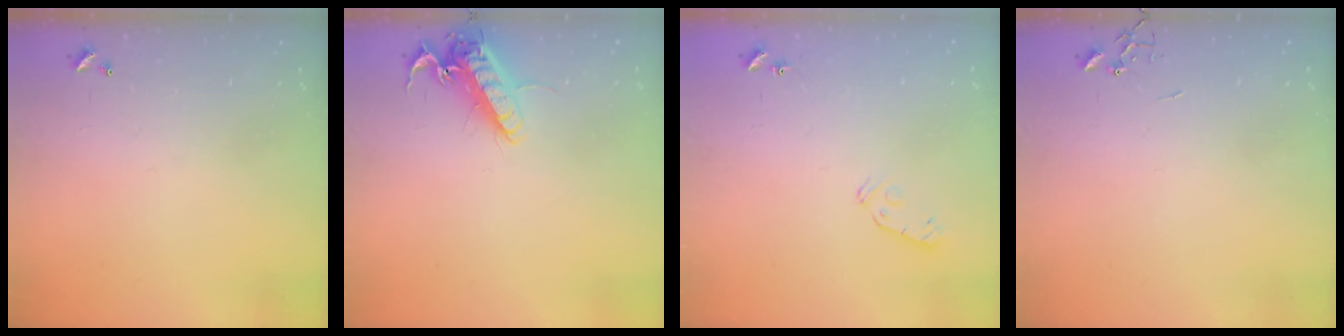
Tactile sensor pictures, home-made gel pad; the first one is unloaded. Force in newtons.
{"total": 12.8, "press": 12.6, "slide": 2.4}
{"total": 5.9, "press": 5.9, "slide": 0.6}
{"total": 0.0}